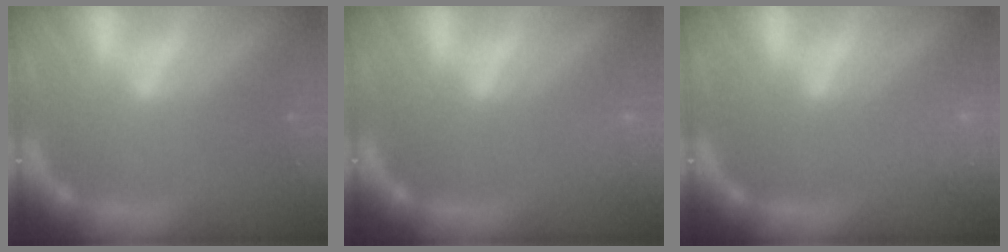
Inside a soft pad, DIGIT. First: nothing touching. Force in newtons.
{"total": 2.5}
{"total": 6.0}